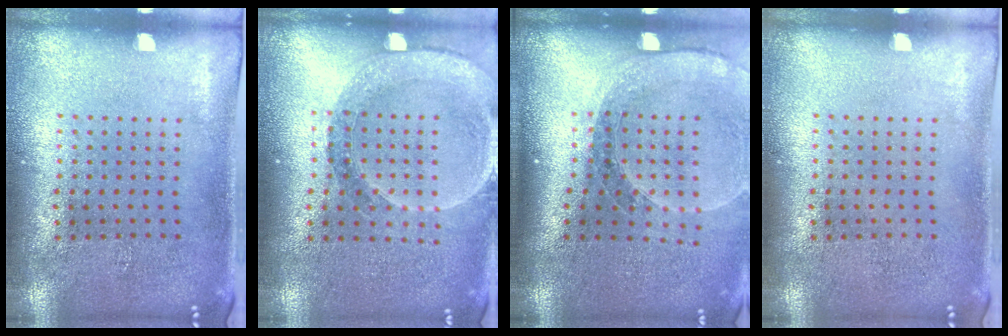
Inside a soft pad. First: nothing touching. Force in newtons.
{"total": 1.5, "press": 1.5, "slide": 0.3}
{"total": 1.8, "press": 1.7, "slide": 0.6}
{"total": 0.0}